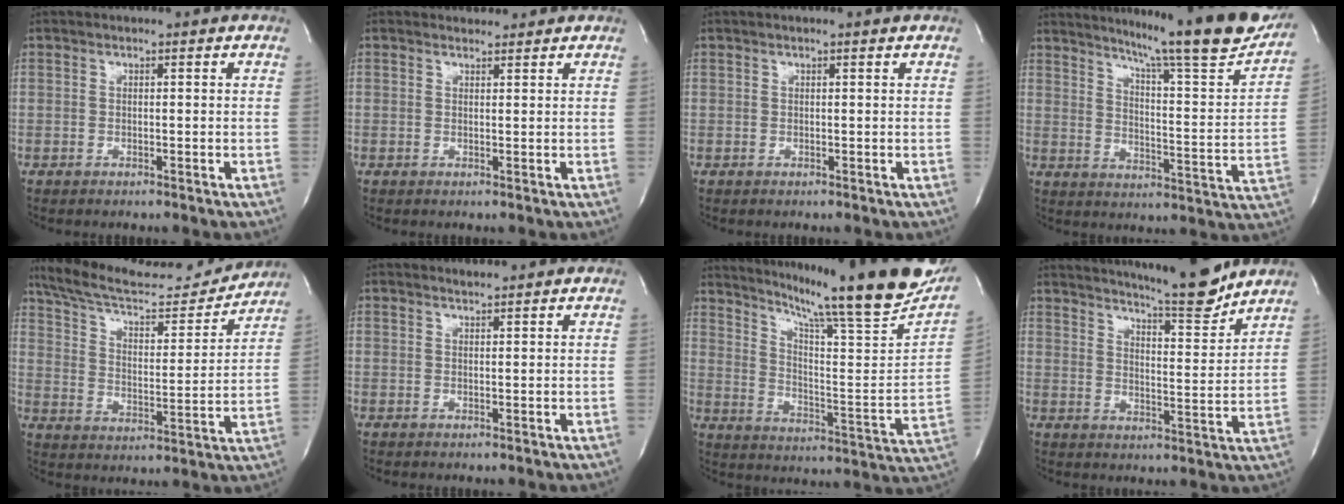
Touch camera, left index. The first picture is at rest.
{"total": 1.1, "force": [0.9, 0.6, -0.2], "torque": [0.002, 0.002, 0.013]}
{"total": 0.7, "force": [0.4, -0.2, 0.6], "torque": [-0.012, 0.005, 0.009]}
{"total": 20.7, "force": [17.5, 0.3, 11.0], "torque": [-0.163, -0.065, 0.224]}
{"total": 17.7, "force": [16.7, 2.8, 5.2], "torque": [-0.084, -0.013, 0.255]}
{"total": 0.6, "force": [0.6, -0.2, 0.0], "torque": [-0.005, -0.005, 0.013]}
{"total": 26.0, "force": [21.2, 0.7, 15.1], "torque": [-0.238, -0.075, 0.285]}
{"total": 12.8, "force": [11.7, 0.2, 5.1], "torque": [-0.082, -0.025, 0.166]}